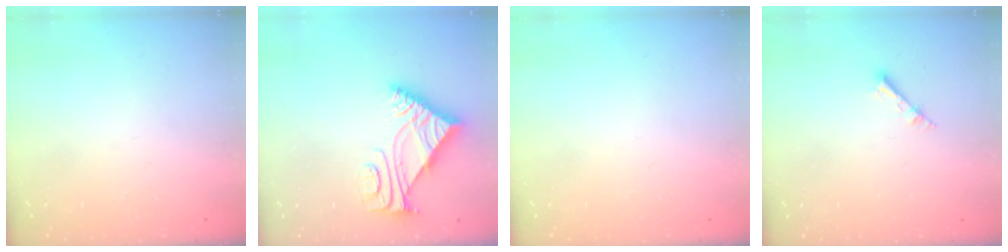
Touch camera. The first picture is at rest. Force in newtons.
{"total": 7.0, "press": 7.0, "slide": 0.2}
{"total": 0.0}
{"total": 2.6, "press": 2.6, "slide": 0.3}